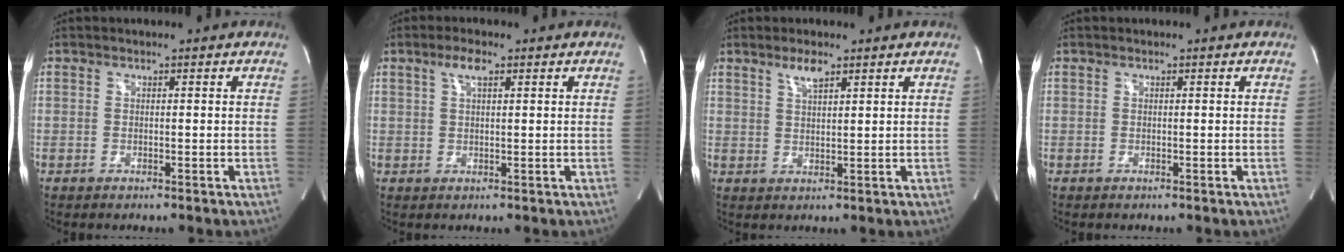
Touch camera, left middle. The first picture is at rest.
{"total": 2.9, "force": [1.5, 0.7, 2.3], "torque": [-0.049, 0.009, 0.030]}
{"total": 2.9, "force": [2.0, 0.6, 1.9], "torque": [-0.039, 0.002, 0.040]}
{"total": 0.0}